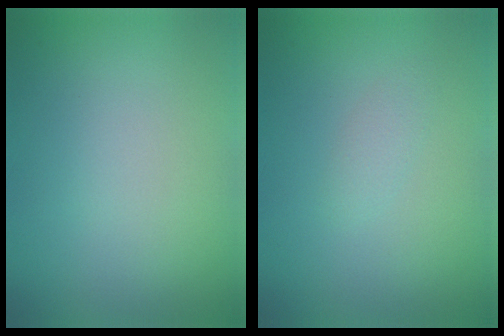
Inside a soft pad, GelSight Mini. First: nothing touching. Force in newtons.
{"total": 0.9, "press": 0.9, "slide": 0.0}